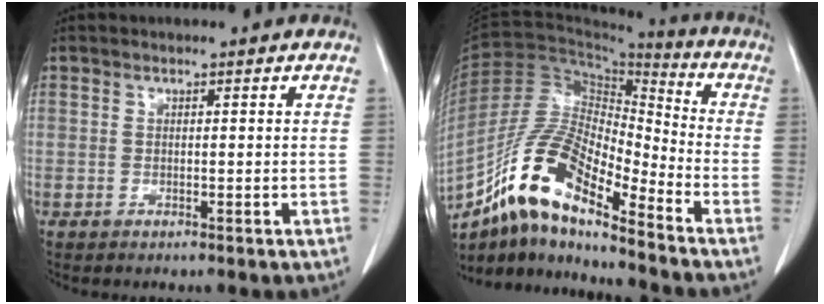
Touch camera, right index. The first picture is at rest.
{"total": 15.0, "force": [-10.2, 3.7, 10.4], "torque": [-0.206, 0.020, -0.185]}